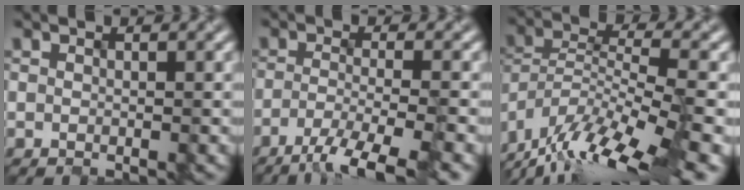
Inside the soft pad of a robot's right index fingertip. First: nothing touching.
{"total": 6.2, "force": [-4.0, 1.1, 4.6], "torque": [-0.069, -0.004, -0.068]}
{"total": 13.6, "force": [-10.6, 2.9, 8.0], "torque": [-0.156, 0.006, -0.176]}